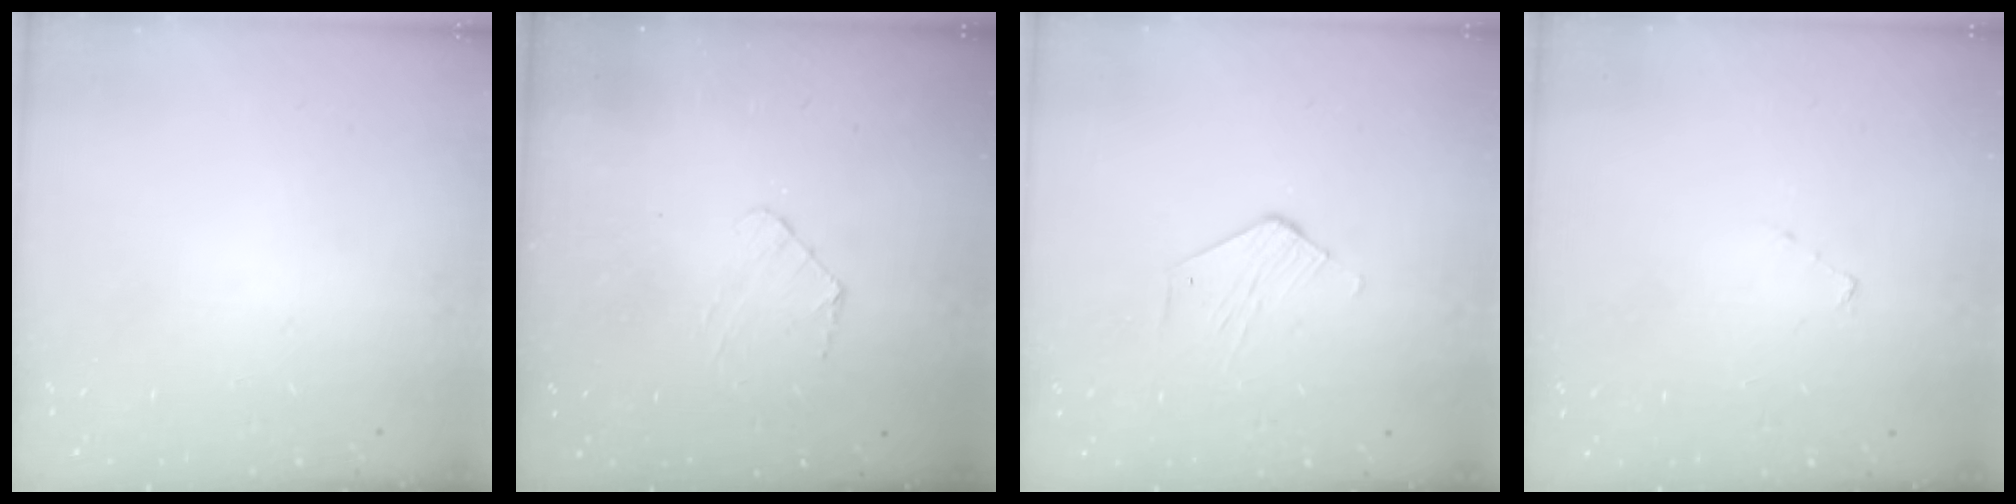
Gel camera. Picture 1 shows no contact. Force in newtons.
{"total": 3.6, "press": 3.6, "slide": 0.3}
{"total": 2.8, "press": 2.8, "slide": 0.2}
{"total": 3.2, "press": 3.2, "slide": 0.3}